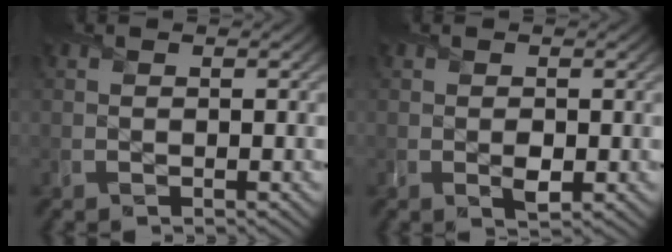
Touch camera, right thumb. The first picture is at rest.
{"total": 1.5, "force": [-0.2, 1.1, 1.0], "torque": [-0.020, -0.007, -0.001]}